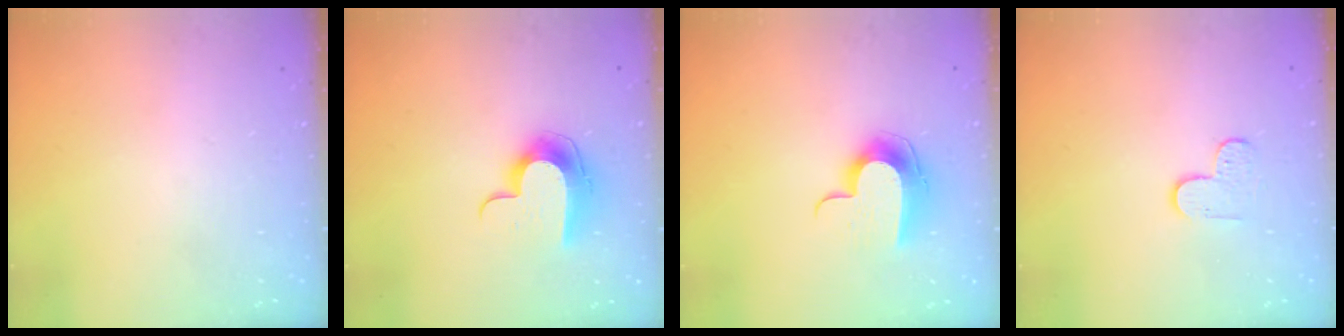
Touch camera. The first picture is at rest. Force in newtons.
{"total": 10.3, "press": 10.3, "slide": 0.1}
{"total": 10.2, "press": 10.2, "slide": 0.2}
{"total": 3.7, "press": 3.7, "slide": 0.4}